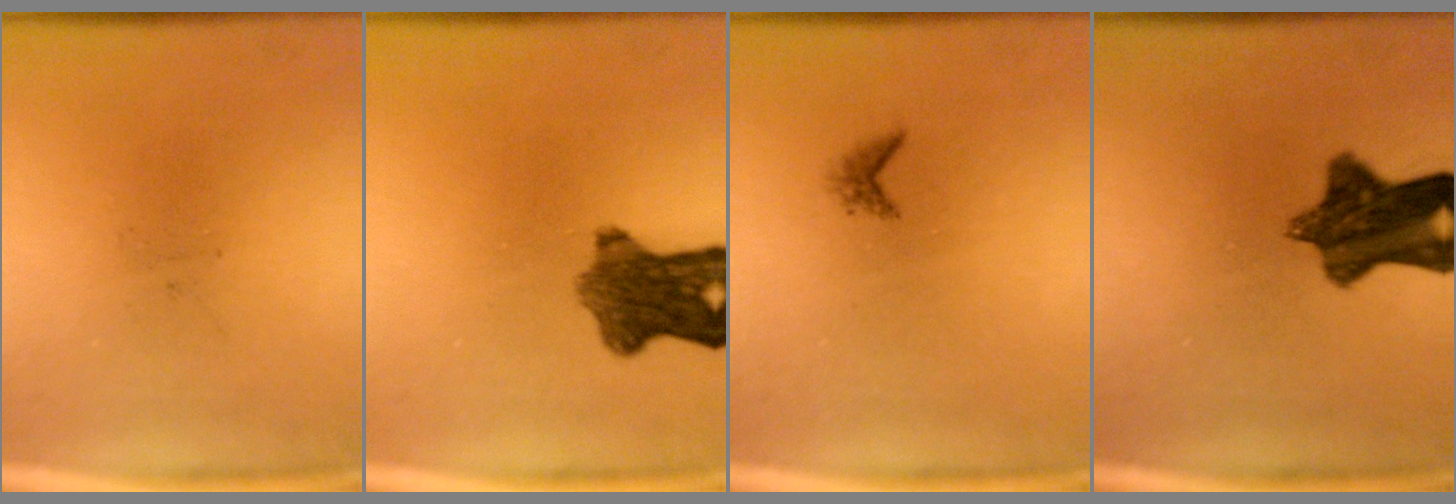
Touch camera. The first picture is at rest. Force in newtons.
{"total": 8.1}
{"total": 0.9}
{"total": 9.8}